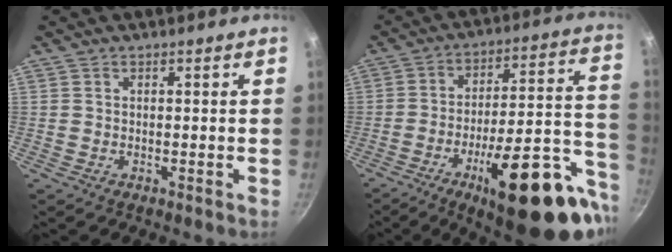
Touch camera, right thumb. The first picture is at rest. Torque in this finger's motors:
{"motor_torque": [1.03, 0.52, 2.00, -0.78, 0.12]}